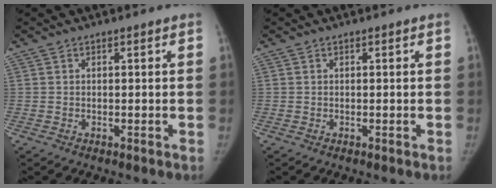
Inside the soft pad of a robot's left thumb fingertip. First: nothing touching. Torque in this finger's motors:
{"motor_torque": [0.00, 0.00, 0.09, -0.06, 0.00]}